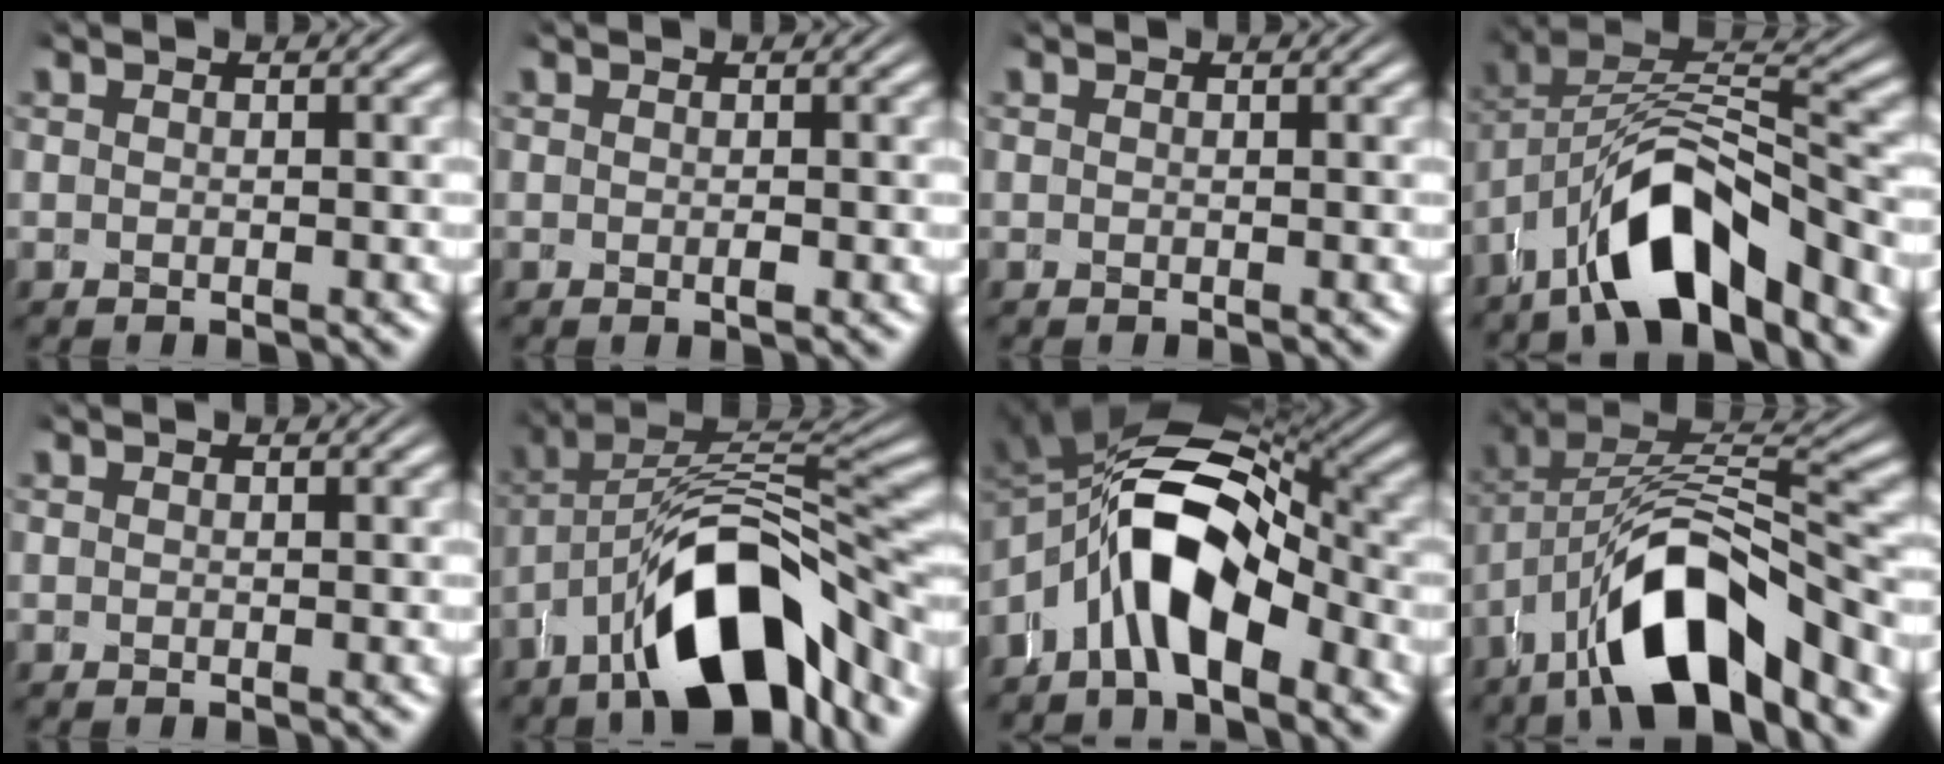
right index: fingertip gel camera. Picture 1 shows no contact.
{"total": 0.9, "force": [0.7, 0.2, 0.4], "torque": [-0.001, 0.007, 0.007]}
{"total": 0.0}
{"total": 7.3, "force": [-2.0, 3.8, 5.9], "torque": [-0.104, -0.006, -0.029]}
{"total": 0.5, "force": [0.5, -0.1, 0.0], "torque": [0.003, 0.002, 0.007]}
{"total": 9.9, "force": [-1.9, 4.0, 8.8], "torque": [-0.126, -0.003, -0.022]}
{"total": 14.9, "force": [1.9, 9.2, 11.6], "torque": [-0.209, -0.003, 0.024]}
{"total": 8.5, "force": [-2.0, 3.6, 7.4], "torque": [-0.123, -0.009, -0.024]}